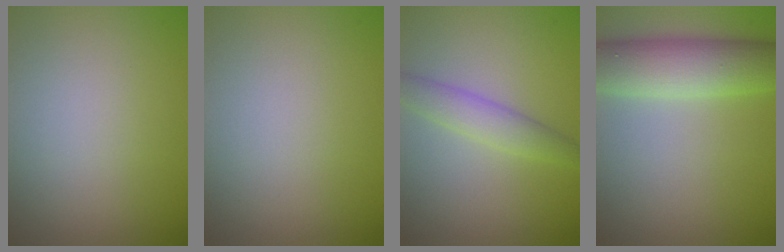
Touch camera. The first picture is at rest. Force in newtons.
{"total": 0.0}
{"total": 2.7, "press": 2.7, "slide": 0.1}
{"total": 7.3, "press": 7.3, "slide": 0.4}